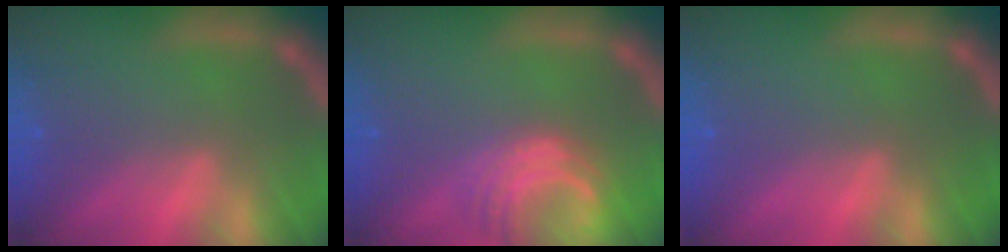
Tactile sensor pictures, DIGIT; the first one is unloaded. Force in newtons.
{"total": 5.1}
{"total": 0.0}